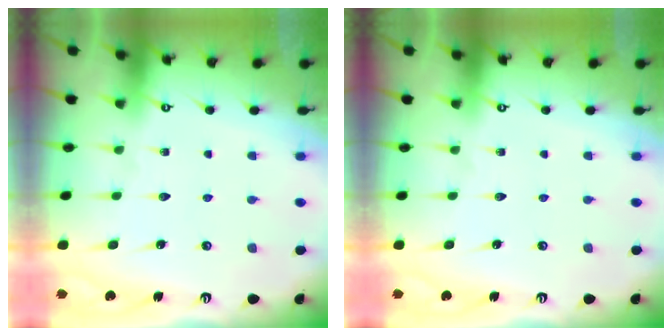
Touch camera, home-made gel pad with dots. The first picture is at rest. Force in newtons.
{"total": 0.0}